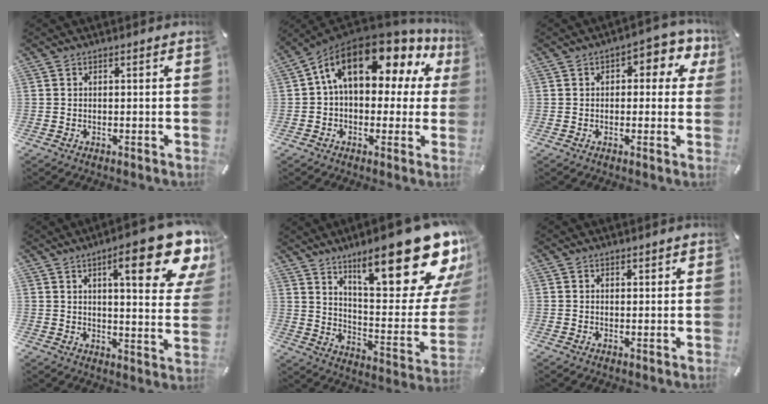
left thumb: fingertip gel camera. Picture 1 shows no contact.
{"total": 17.6, "force": [7.8, 9.8, 12.3], "torque": [-0.210, -0.045, 0.130]}
{"total": 5.9, "force": [1.5, 3.8, 4.2], "torque": [-0.047, -0.002, 0.018]}
{"total": 19.2, "force": [10.4, 6.2, 14.9], "torque": [-0.192, -0.063, 0.158]}
{"total": 28.5, "force": [17.8, 9.0, 20.5], "torque": [-0.270, -0.128, 0.291]}
{"total": 1.3, "force": [0.7, 1.1, 0.1], "torque": [0.007, 0.000, 0.010]}